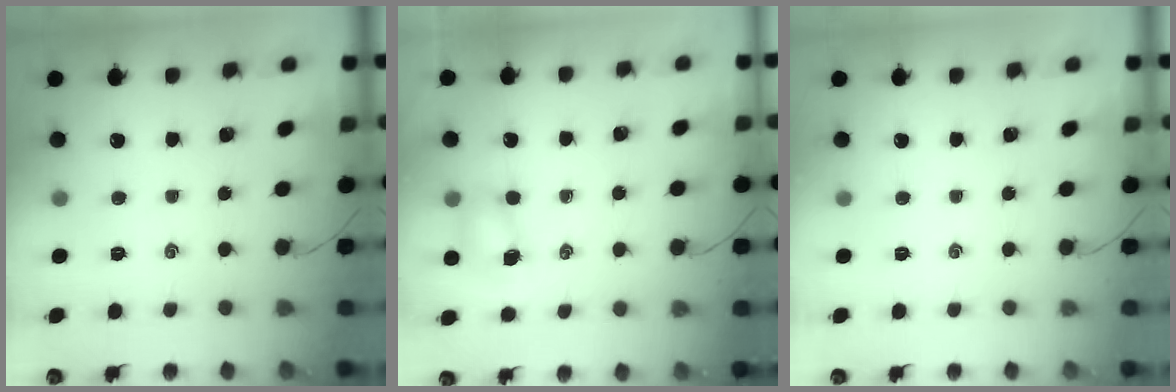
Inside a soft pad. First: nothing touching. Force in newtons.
{"total": 5.9, "press": 5.9, "slide": 1.0}
{"total": 0.0}